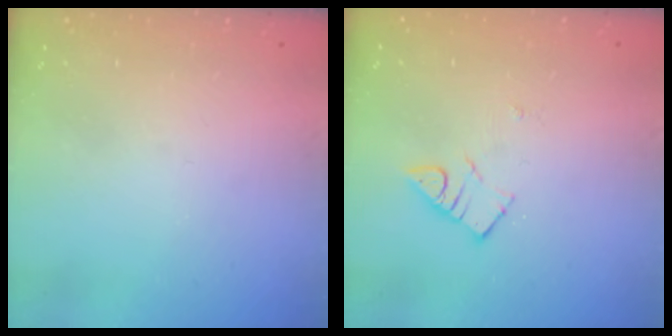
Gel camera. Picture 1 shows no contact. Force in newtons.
{"total": 3.6, "press": 3.6, "slide": 0.3}